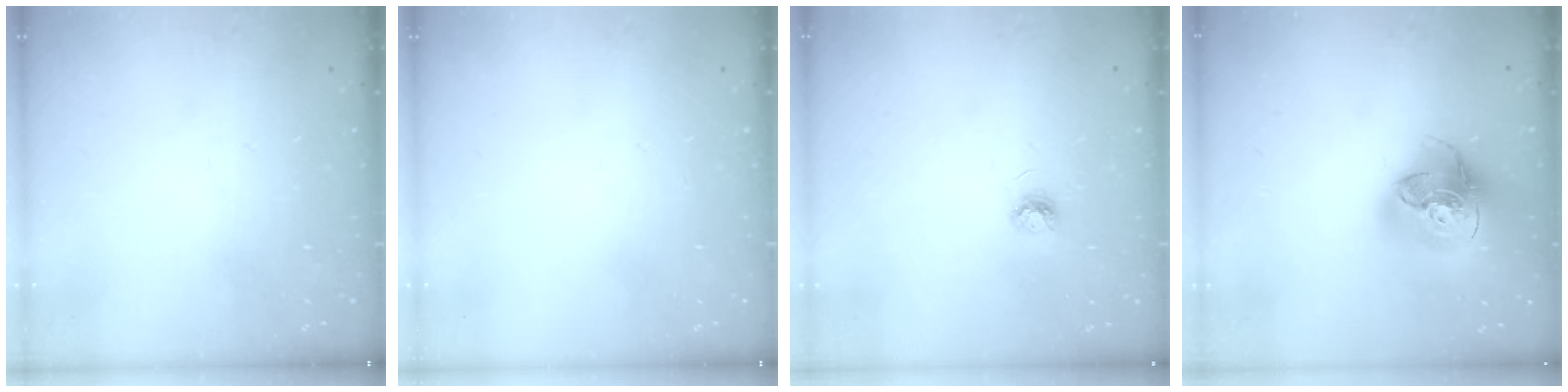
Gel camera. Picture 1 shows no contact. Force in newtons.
{"total": 0.0}
{"total": 3.9, "press": 3.9, "slide": 0.5}
{"total": 21.8, "press": 21.6, "slide": 2.6}